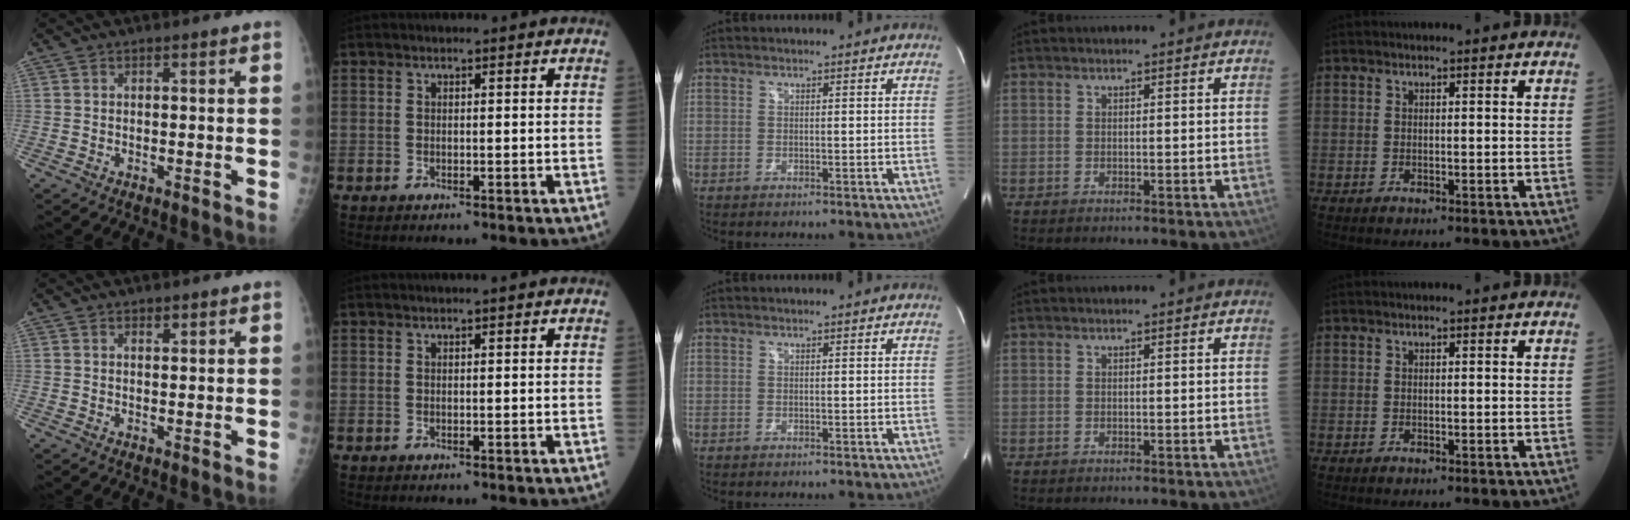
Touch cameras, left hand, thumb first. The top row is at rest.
{"thumb": {"total": 0.8, "force": [0.6, 0.4, 0.4], "torque": [0.003, -0.004, 0.009]}, "index": {"total": 1.3, "force": [1.0, -0.1, 0.8], "torque": [-0.009, 0.009, 0.017]}}